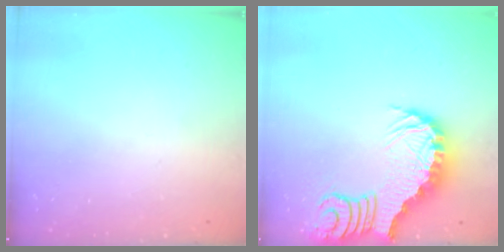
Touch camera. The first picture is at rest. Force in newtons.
{"total": 3.9, "press": 3.8, "slide": 0.7}